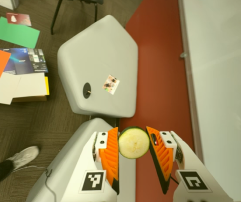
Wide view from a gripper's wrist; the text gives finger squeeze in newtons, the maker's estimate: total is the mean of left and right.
{"total": 9.2, "left": 9.6, "right": 8.7}